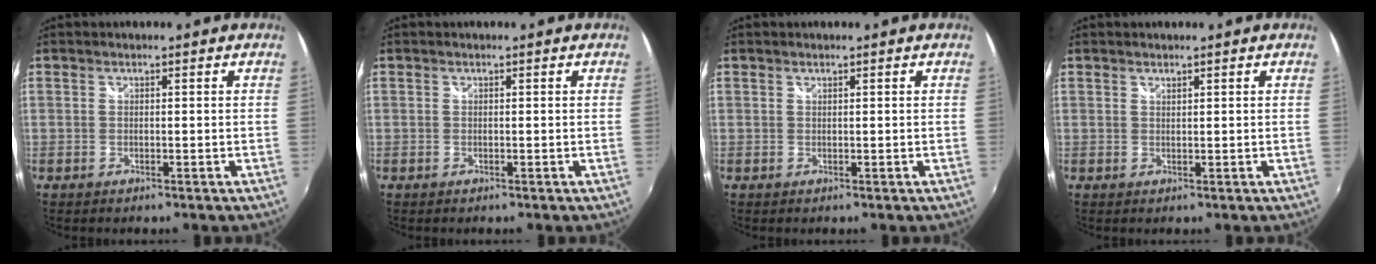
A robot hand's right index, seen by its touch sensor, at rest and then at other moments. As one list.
[{"total": 0.0}, {"total": 0.0}, {"total": 0.7, "force": [0.6, 0.1, 0.2], "torque": [-0.002, 0.001, 0.012]}]